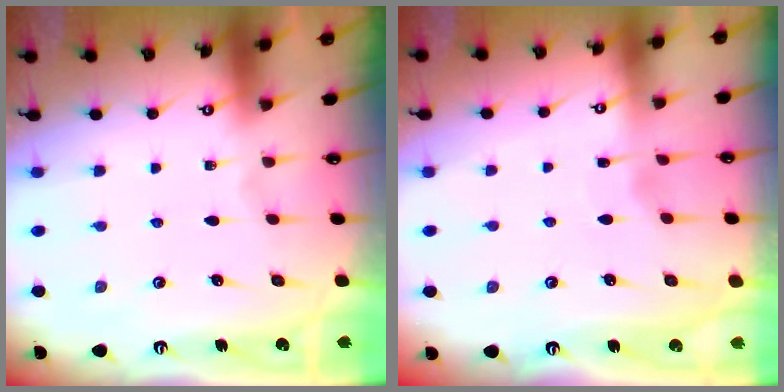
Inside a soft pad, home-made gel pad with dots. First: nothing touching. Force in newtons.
{"total": 2.4, "press": 2.4, "slide": 0.4}